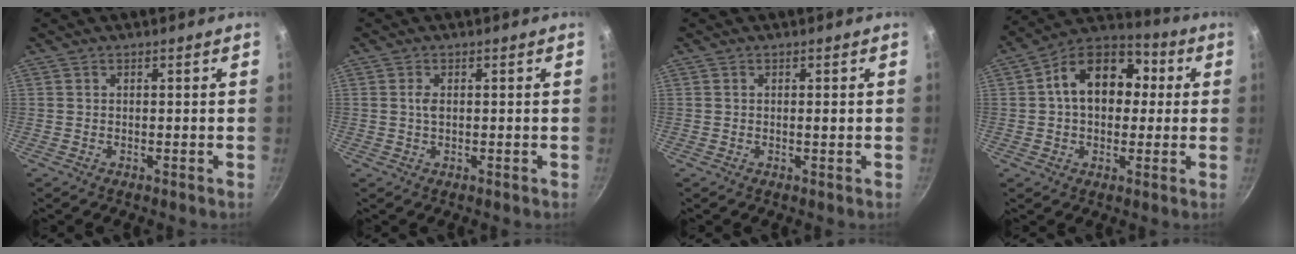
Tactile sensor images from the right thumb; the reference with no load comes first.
{"total": 1.6, "force": [0.2, 0.9, 1.4], "torque": [-0.027, 0.002, 0.004]}
{"total": 0.8, "force": [0.1, 0.3, 0.8], "torque": [-0.012, 0.001, 0.001]}
{"total": 15.9, "force": [2.4, 11.3, 11.0], "torque": [-0.132, 0.032, 0.017]}